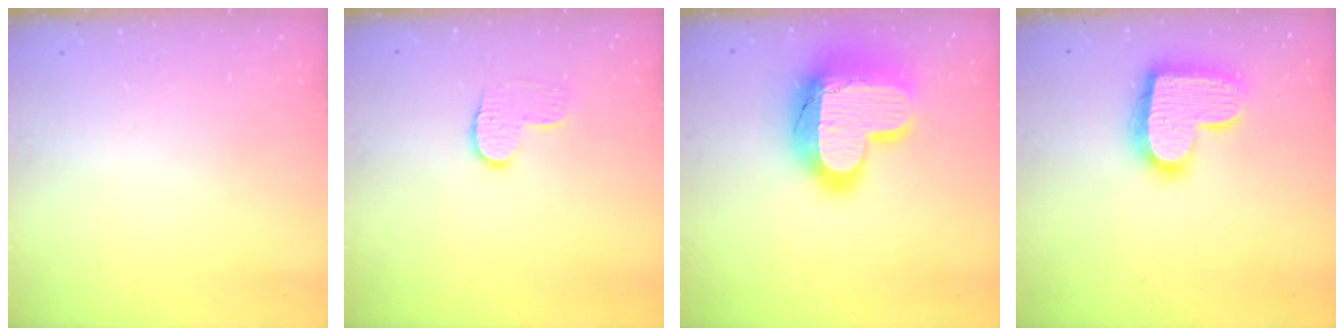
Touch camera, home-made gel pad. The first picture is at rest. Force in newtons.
{"total": 8.2, "press": 8.2, "slide": 0.3}
{"total": 22.3, "press": 22.3, "slide": 1.5}
{"total": 17.0, "press": 17.0, "slide": 1.1}